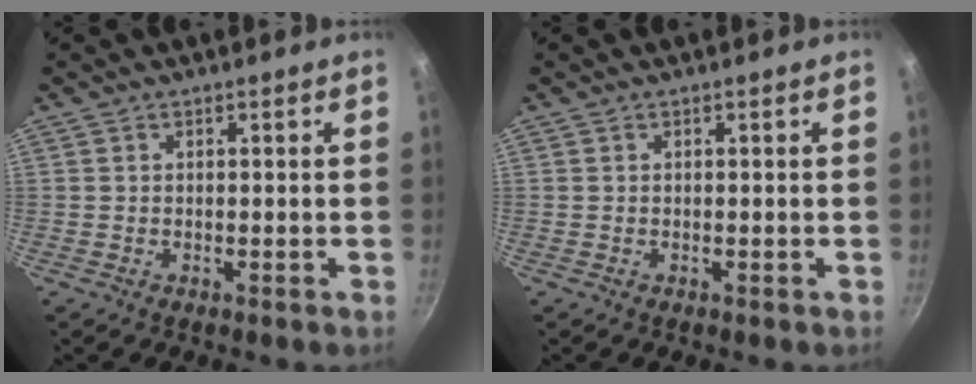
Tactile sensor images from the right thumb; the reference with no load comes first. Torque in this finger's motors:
{"motor_torque": [0.08, -0.04, 0.12, 0.03, 0.02]}